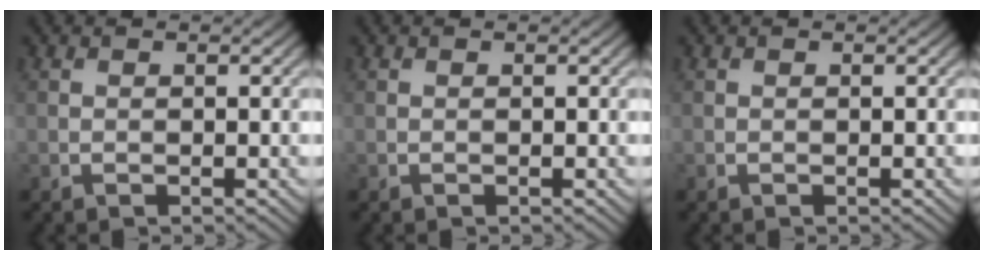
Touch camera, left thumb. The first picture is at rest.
{"total": 0.0}
{"total": 0.0}